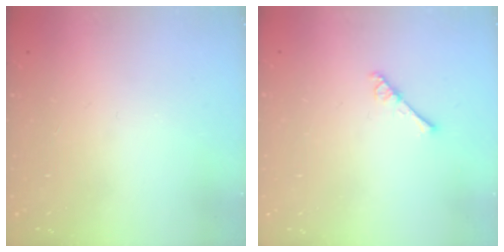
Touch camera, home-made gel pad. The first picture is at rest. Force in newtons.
{"total": 2.6, "press": 2.6, "slide": 0.3}